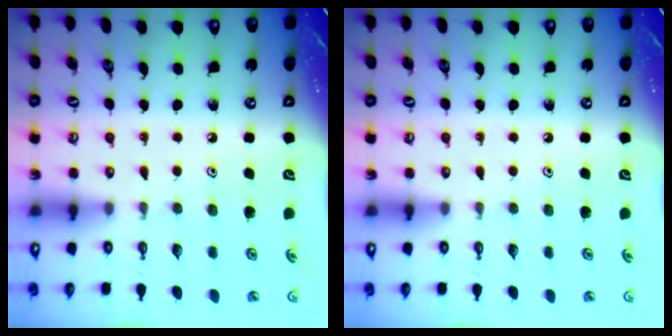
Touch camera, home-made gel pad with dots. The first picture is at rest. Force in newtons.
{"total": 0.0}